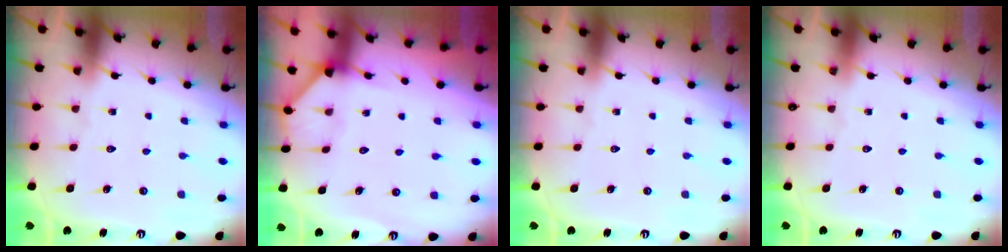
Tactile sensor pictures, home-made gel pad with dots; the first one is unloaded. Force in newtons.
{"total": 2.8, "press": 2.8, "slide": 0.2}
{"total": 0.0}
{"total": 0.0}